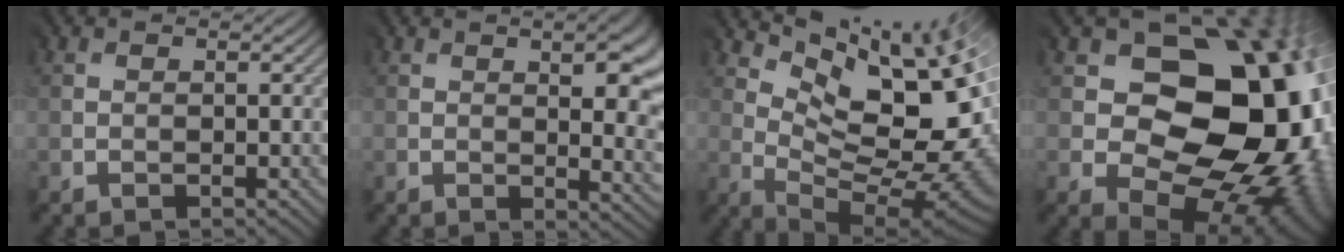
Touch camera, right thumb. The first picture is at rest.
{"total": 8.3, "force": [0.7, 2.9, 7.7], "torque": [-0.084, 0.016, 0.012]}
{"total": 12.5, "force": [4.9, 4.7, 10.4], "torque": [-0.172, -0.002, 0.107]}
{"total": 18.6, "force": [-0.3, 13.9, 12.4], "torque": [-0.129, -0.024, 0.010]}